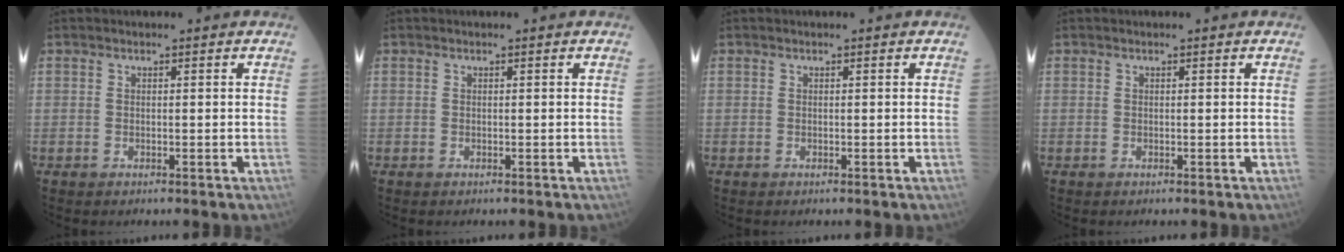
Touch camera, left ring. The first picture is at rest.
{"total": 0.0}
{"total": 0.0}
{"total": 0.0}